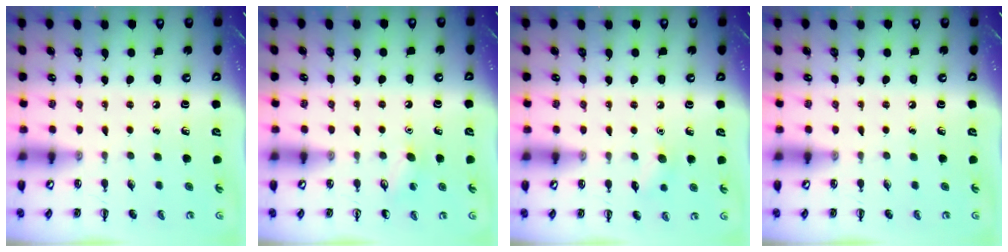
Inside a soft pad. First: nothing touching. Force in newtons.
{"total": 6.6, "press": 6.3, "slide": 1.8}
{"total": 6.3, "press": 6.1, "slide": 1.6}
{"total": 0.0}